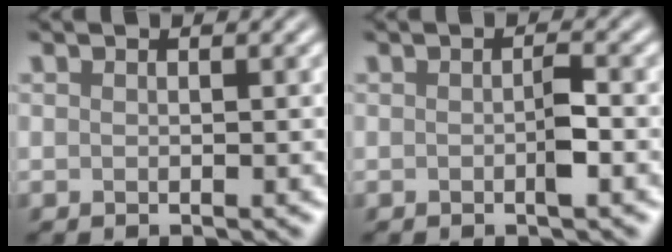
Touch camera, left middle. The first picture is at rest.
{"total": 1.5, "force": [-0.4, 0.2, 1.5], "torque": [-0.024, 0.001, -0.005]}